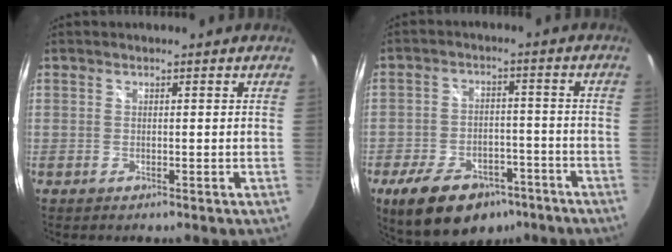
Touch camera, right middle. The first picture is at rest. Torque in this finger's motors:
{"motor_torque": [1.14, -0.99, 0.19, 0.09]}